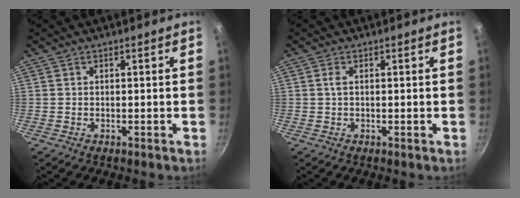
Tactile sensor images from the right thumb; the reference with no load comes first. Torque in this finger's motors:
{"motor_torque": [2.59, 2.37, 0.55, -0.07, 0.12]}